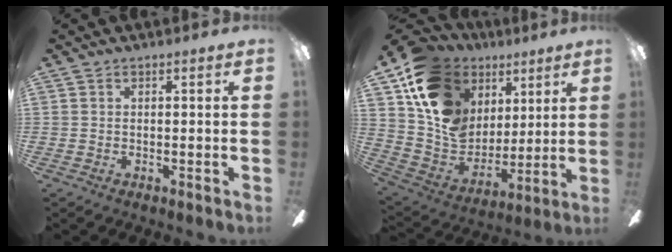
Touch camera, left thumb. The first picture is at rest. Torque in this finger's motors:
{"motor_torque": [0.45, 0.72, 1.28, -1.49, 0.15]}